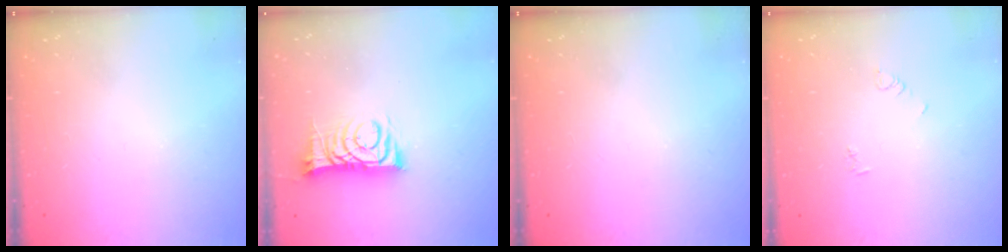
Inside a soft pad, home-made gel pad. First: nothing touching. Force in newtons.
{"total": 9.2, "press": 9.2, "slide": 0.1}
{"total": 0.0}
{"total": 3.1, "press": 3.1, "slide": 0.4}